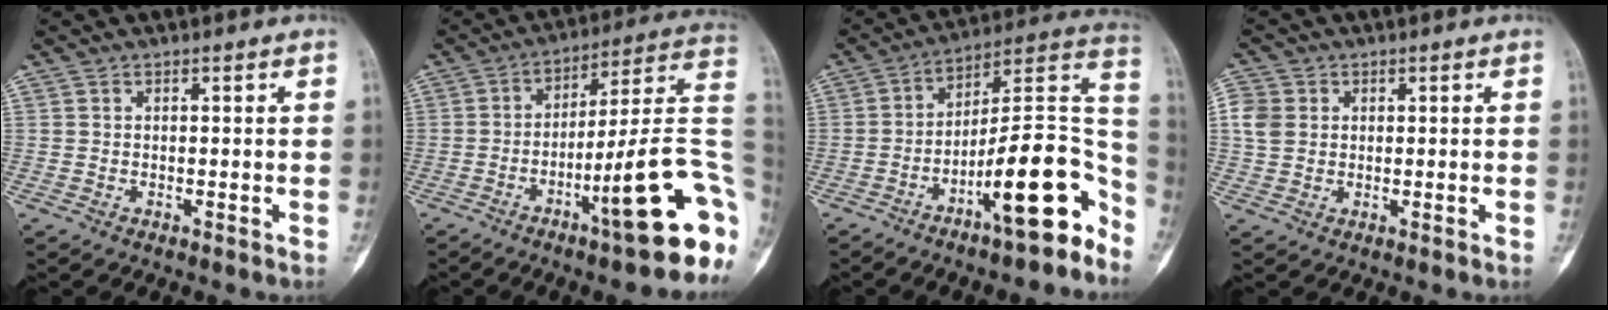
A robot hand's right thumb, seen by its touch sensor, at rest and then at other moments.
{"total": 21.9, "force": [-7.4, 3.4, 20.3], "torque": [-0.227, 0.038, -0.105]}
{"total": 19.1, "force": [-9.8, 5.3, 15.5], "torque": [-0.197, 0.092, -0.156]}
{"total": 4.7, "force": [0.9, 4.0, 2.3], "torque": [-0.041, 0.005, 0.014]}